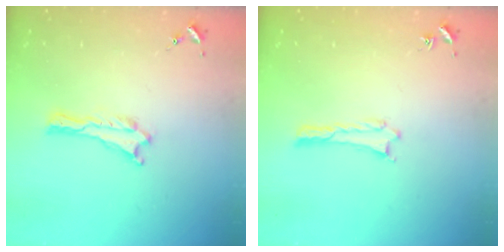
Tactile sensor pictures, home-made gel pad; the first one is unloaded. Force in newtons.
{"total": 0.0}